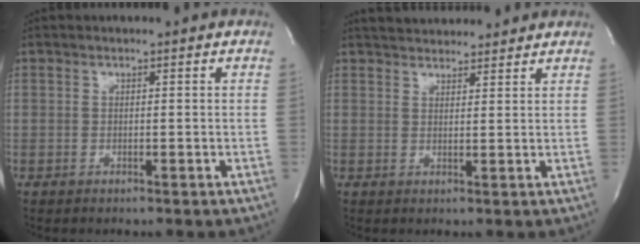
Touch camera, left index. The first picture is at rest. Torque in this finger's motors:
{"motor_torque": [-0.20, -0.10, 0.35, 0.07]}